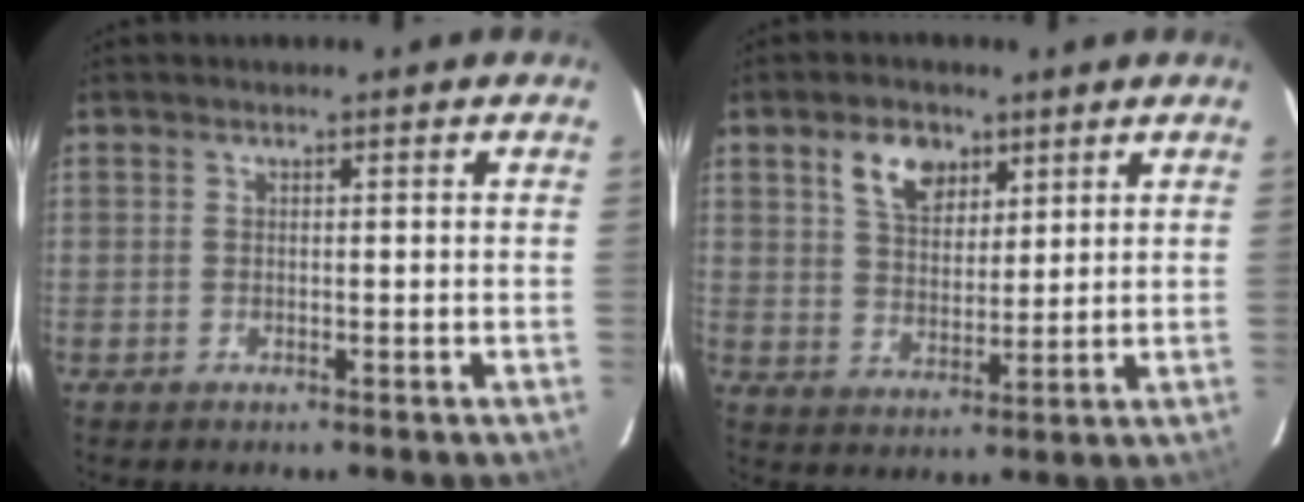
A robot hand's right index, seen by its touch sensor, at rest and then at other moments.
{"total": 7.6, "force": [4.1, 4.7, 4.4], "torque": [-0.076, 0.012, 0.076]}